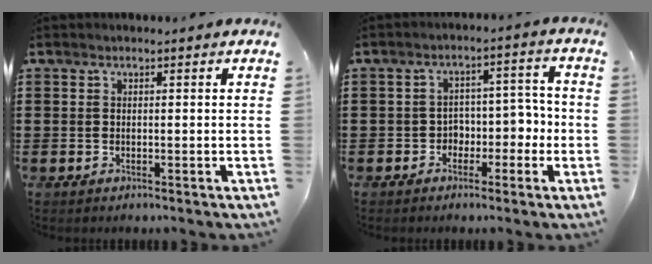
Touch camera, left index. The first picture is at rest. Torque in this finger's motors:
{"motor_torque": [0.01, 0.04, 0.06, 0.02]}